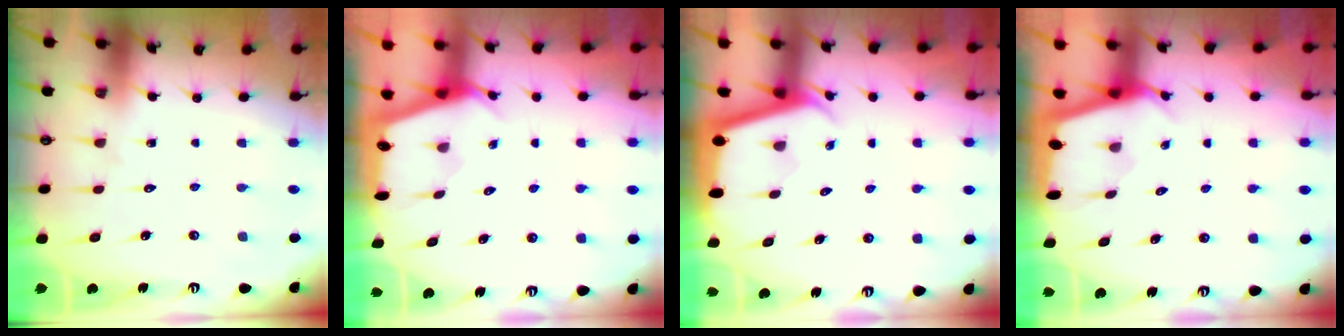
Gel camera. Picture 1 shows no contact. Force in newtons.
{"total": 2.2, "press": 2.2, "slide": 0.3}
{"total": 1.9, "press": 1.9, "slide": 0.1}
{"total": 2.2, "press": 2.2, "slide": 0.3}